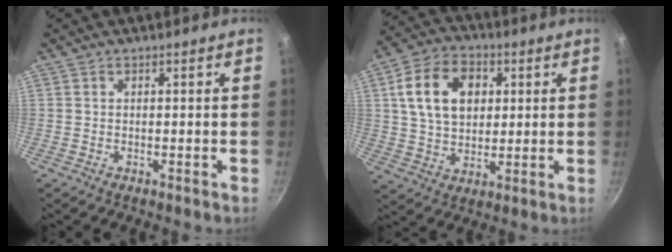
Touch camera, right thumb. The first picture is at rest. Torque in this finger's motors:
{"motor_torque": [-0.73, 1.27, 0.96, 0.47, 0.11]}